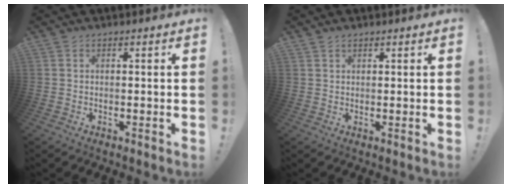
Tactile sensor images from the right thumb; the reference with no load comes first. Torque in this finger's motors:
{"motor_torque": [-0.08, -0.22, -0.17, 0.39, 0.05]}